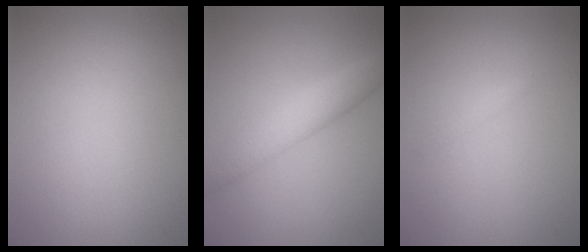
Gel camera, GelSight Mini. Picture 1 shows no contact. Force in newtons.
{"total": 4.2, "press": 4.2, "slide": 0.1}
{"total": 0.5, "press": 0.5, "slide": 0.0}